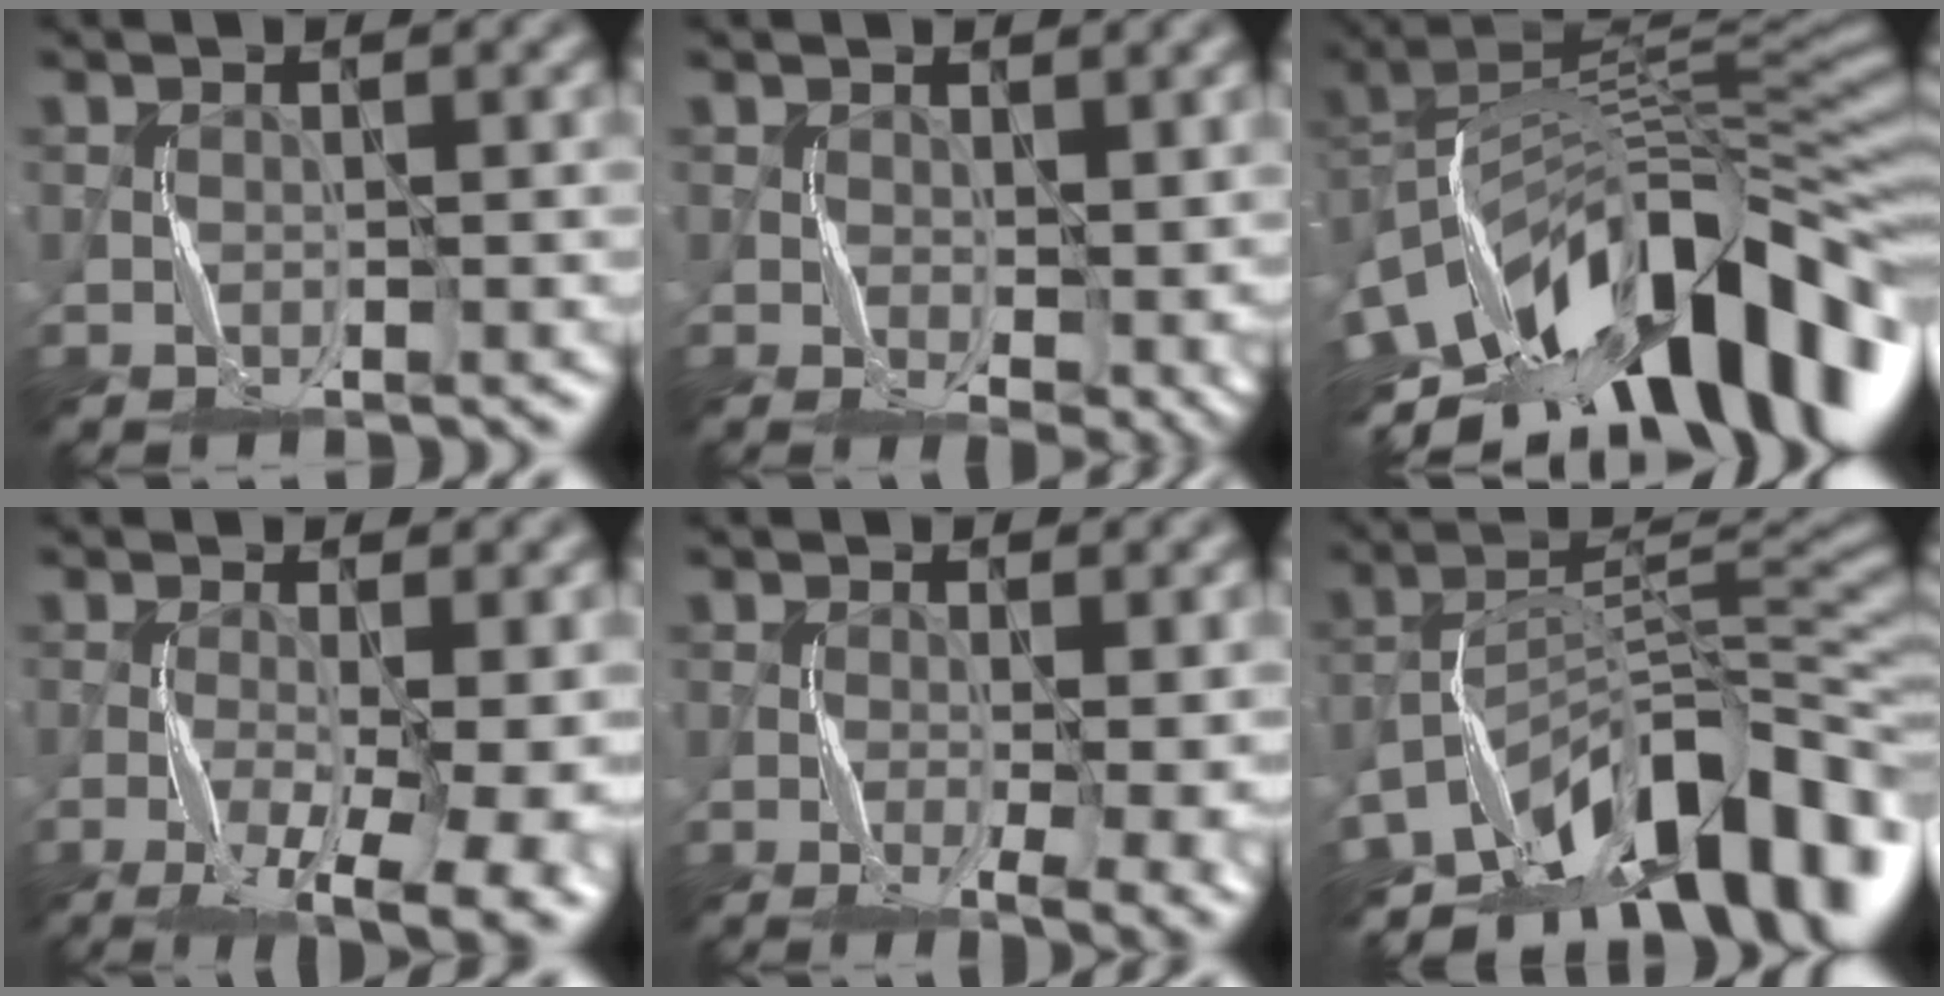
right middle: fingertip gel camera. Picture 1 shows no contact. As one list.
[{"total": 5.0, "force": [0.5, 2.6, 4.3], "torque": [-0.063, -0.012, 0.016]}, {"total": 14.6, "force": [-5.8, 7.0, 11.4], "torque": [-0.199, 0.016, -0.104]}, {"total": 9.7, "force": [-3.8, 3.3, 8.3], "torque": [-0.138, -0.013, -0.055]}, {"total": 7.3, "force": [-1.4, 3.0, 6.4], "torque": [-0.084, -0.010, -0.004]}, {"total": 13.4, "force": [-9.3, 5.2, 8.0], "torque": [-0.118, 0.023, -0.161]}]